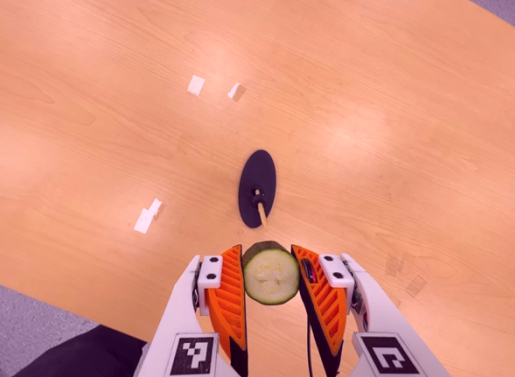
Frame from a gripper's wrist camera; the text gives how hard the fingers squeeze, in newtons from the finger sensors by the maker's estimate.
{"total": 9.4, "left": 9.9, "right": 9.0}